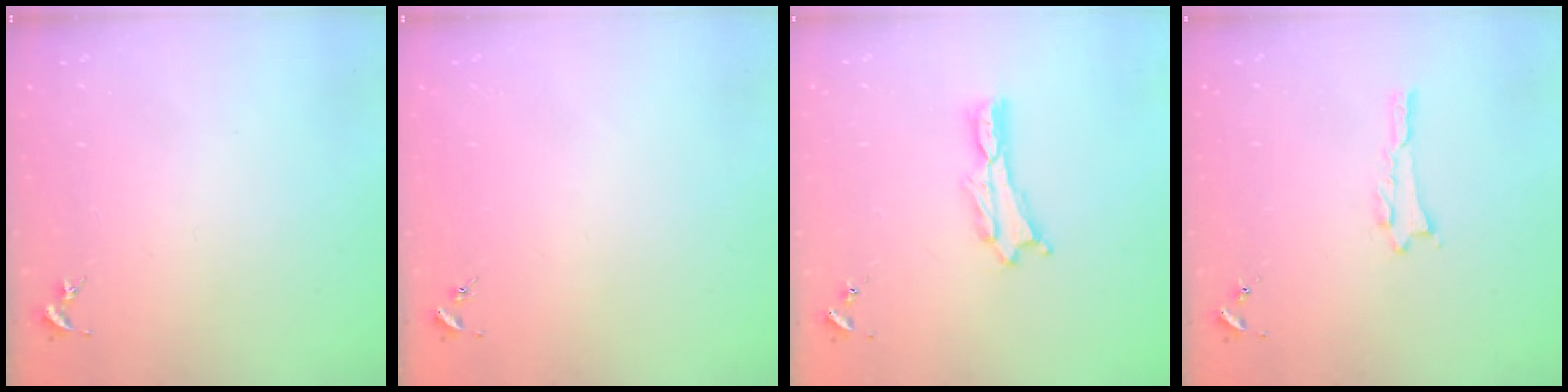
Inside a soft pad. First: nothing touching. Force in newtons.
{"total": 0.0}
{"total": 0.8, "press": 0.7, "slide": 0.2}
{"total": 0.0}